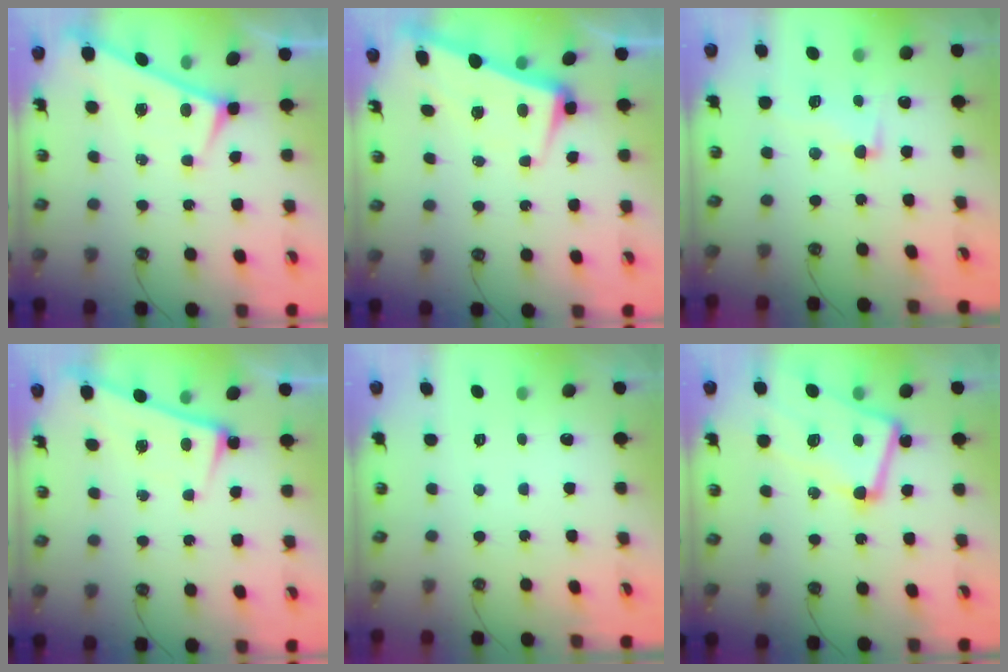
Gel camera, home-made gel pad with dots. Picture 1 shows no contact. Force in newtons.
{"total": 1.3, "press": 0.4, "slide": 1.2}
{"total": 3.1, "press": 2.6, "slide": 1.6}
{"total": 1.0, "press": 0.4, "slide": 0.9}
{"total": 0.0}
{"total": 8.4, "press": 8.2, "slide": 1.6}